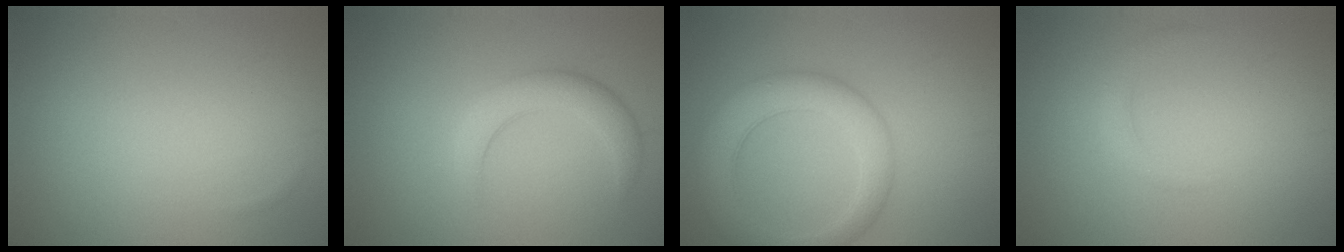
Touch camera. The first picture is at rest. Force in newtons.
{"total": 3.0, "press": 2.9, "slide": 0.2}
{"total": 5.5, "press": 5.5, "slide": 0.1}
{"total": 1.1, "press": 1.1, "slide": 0.0}